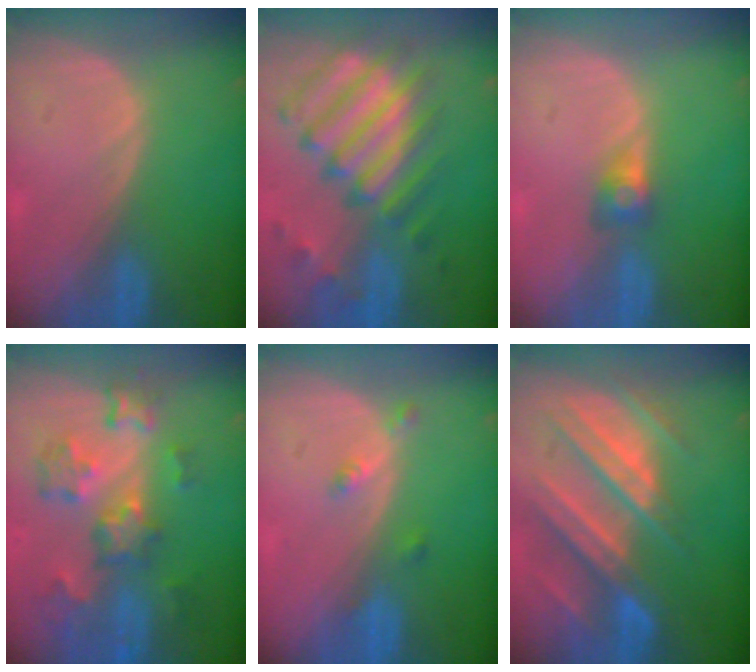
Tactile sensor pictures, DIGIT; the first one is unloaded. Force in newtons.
{"total": 12.0, "press": 10.4, "slide": 6.0}
{"total": 2.8, "press": 2.4, "slide": 1.5}
{"total": 9.2, "press": 8.1, "slide": 4.5}
{"total": 2.4, "press": 2.0, "slide": 1.3}
{"total": 11.1, "press": 9.9, "slide": 5.1}